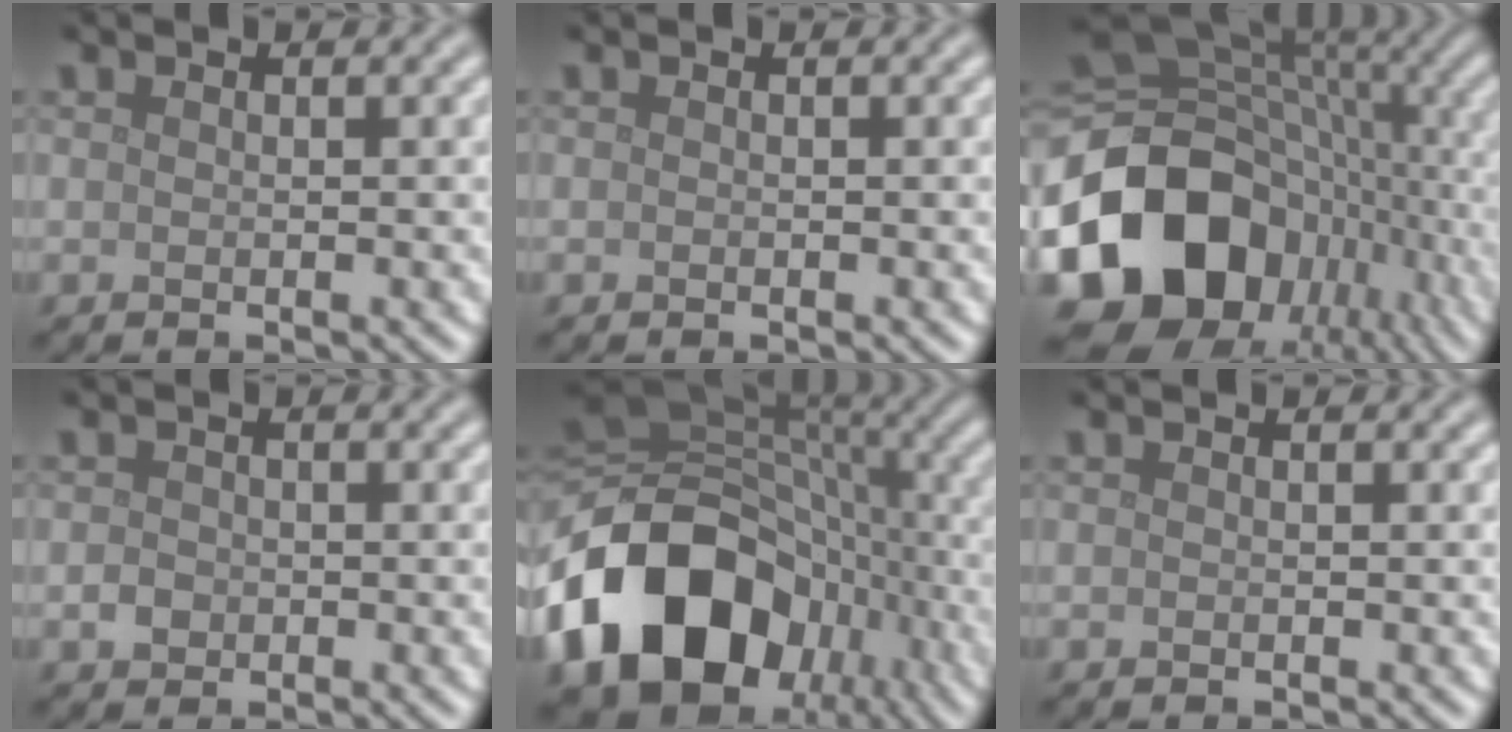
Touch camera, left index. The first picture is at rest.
{"total": 0.0}
{"total": 18.2, "force": [-6.5, 14.0, 9.8], "torque": [-0.220, -0.012, -0.115]}
{"total": 1.1, "force": [-0.4, 1.0, 0.4], "torque": [-0.002, -0.001, -0.010]}
{"total": 18.5, "force": [-7.3, 13.5, 10.3], "torque": [-0.220, -0.021, -0.126]}
{"total": 0.0}